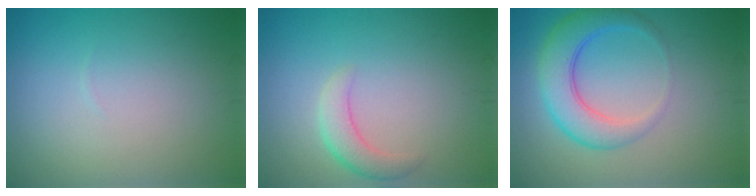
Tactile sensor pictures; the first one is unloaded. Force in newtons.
{"total": 2.4, "press": 2.4, "slide": 0.2}
{"total": 5.1, "press": 5.1, "slide": 0.1}